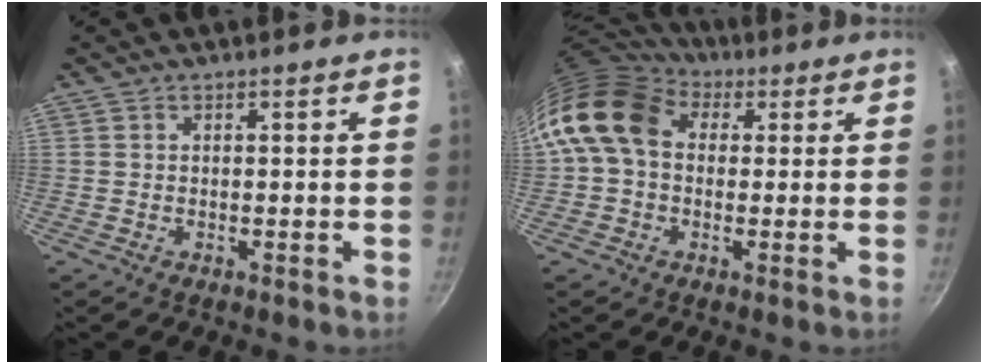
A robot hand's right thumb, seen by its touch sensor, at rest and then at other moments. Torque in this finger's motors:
{"motor_torque": [-0.82, 1.82, 0.79, -0.69, 0.50]}